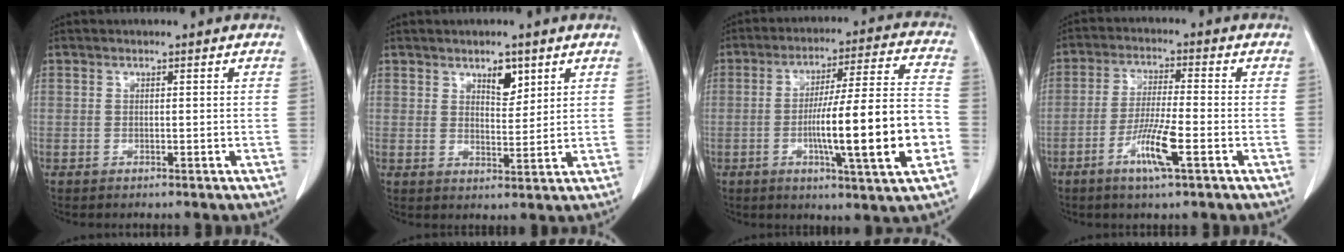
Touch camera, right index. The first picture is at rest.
{"total": 3.8, "force": [2.3, 1.7, 2.5], "torque": [-0.037, -0.005, 0.040]}
{"total": 17.3, "force": [-4.3, 0.3, 16.8], "torque": [-0.266, 0.005, -0.066]}
{"total": 7.4, "force": [-3.3, 0.2, 6.6], "torque": [-0.126, -0.009, -0.062]}